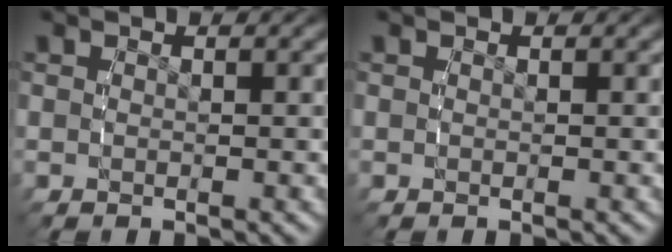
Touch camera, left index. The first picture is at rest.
{"total": 0.0}